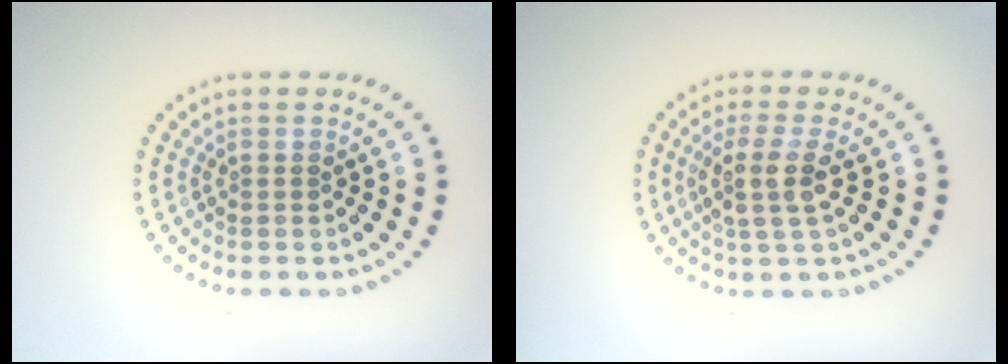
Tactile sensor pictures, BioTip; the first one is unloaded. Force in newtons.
{"total": 3.1, "press": 2.4, "slide": 1.9}